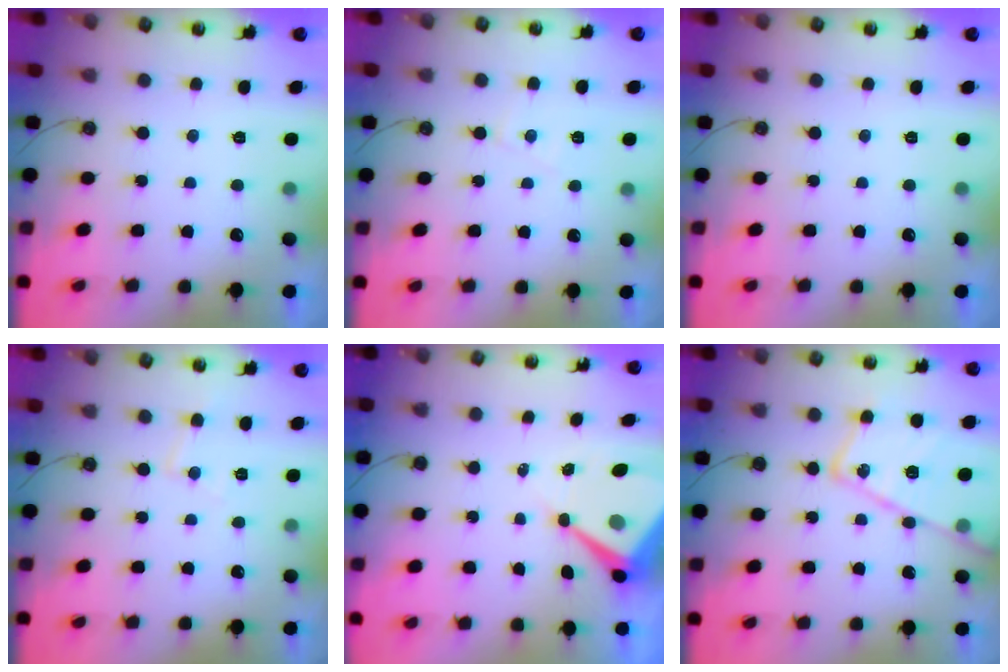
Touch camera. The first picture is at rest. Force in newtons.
{"total": 5.5, "press": 5.4, "slide": 0.8}
{"total": 0.0}
{"total": 4.8, "press": 4.8, "slide": 0.6}
{"total": 9.5, "press": 9.4, "slide": 1.0}
{"total": 20.5, "press": 20.4, "slide": 2.1}